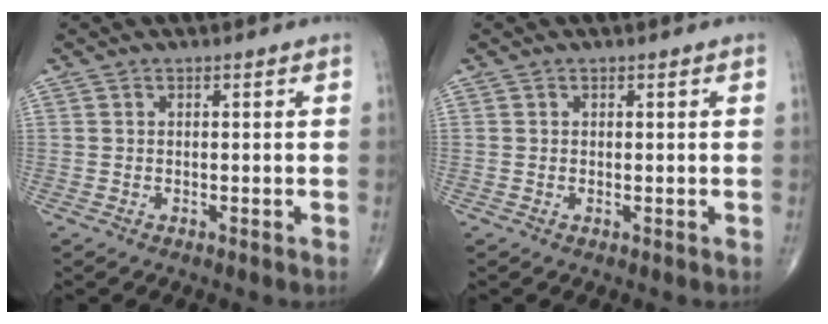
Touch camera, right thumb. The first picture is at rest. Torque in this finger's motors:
{"motor_torque": [1.34, 2.38, -0.21, -0.24, 0.00]}